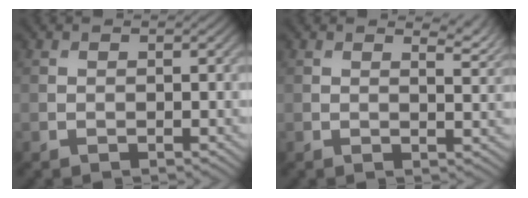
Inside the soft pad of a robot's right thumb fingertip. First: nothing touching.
{"total": 2.6, "force": [2.0, 0.6, 1.6], "torque": [-0.022, -0.009, 0.032]}